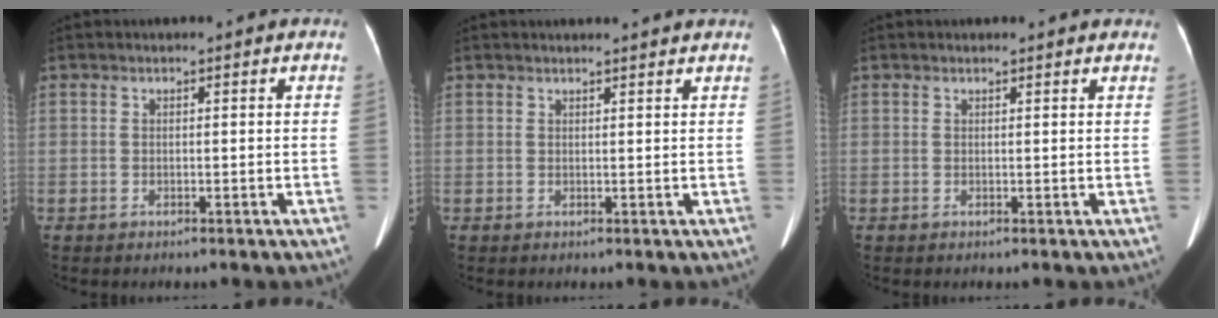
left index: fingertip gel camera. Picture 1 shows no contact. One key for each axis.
{"total": 4.8, "fx": 4.6, "fy": 0.0, "fz": 1.5, "tx": -0.015, "ty": 0.006, "tz": 0.046}
{"total": 3.4, "fx": 3.2, "fy": 0.6, "fz": 1.0, "tx": -0.010, "ty": 0.002, "tz": 0.027}